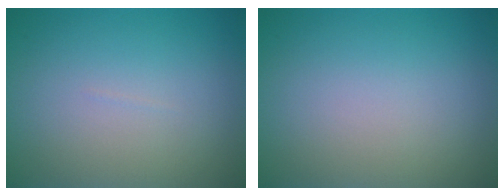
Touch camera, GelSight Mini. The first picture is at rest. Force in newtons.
{"total": 0.0}